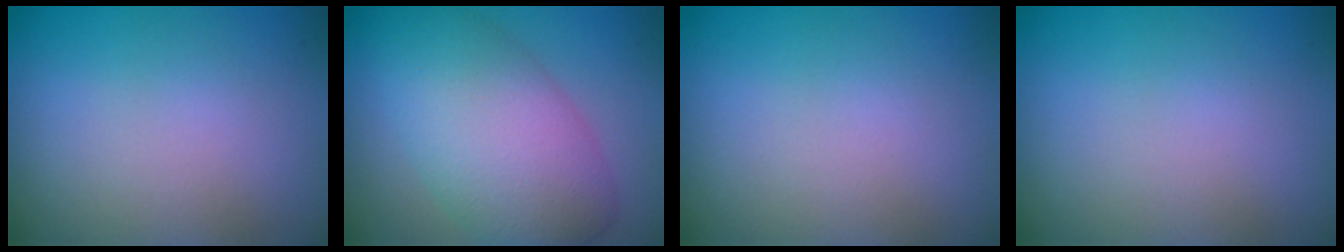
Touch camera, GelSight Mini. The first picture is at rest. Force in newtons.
{"total": 8.4, "press": 8.3, "slide": 0.4}
{"total": 0.0}
{"total": 0.0}